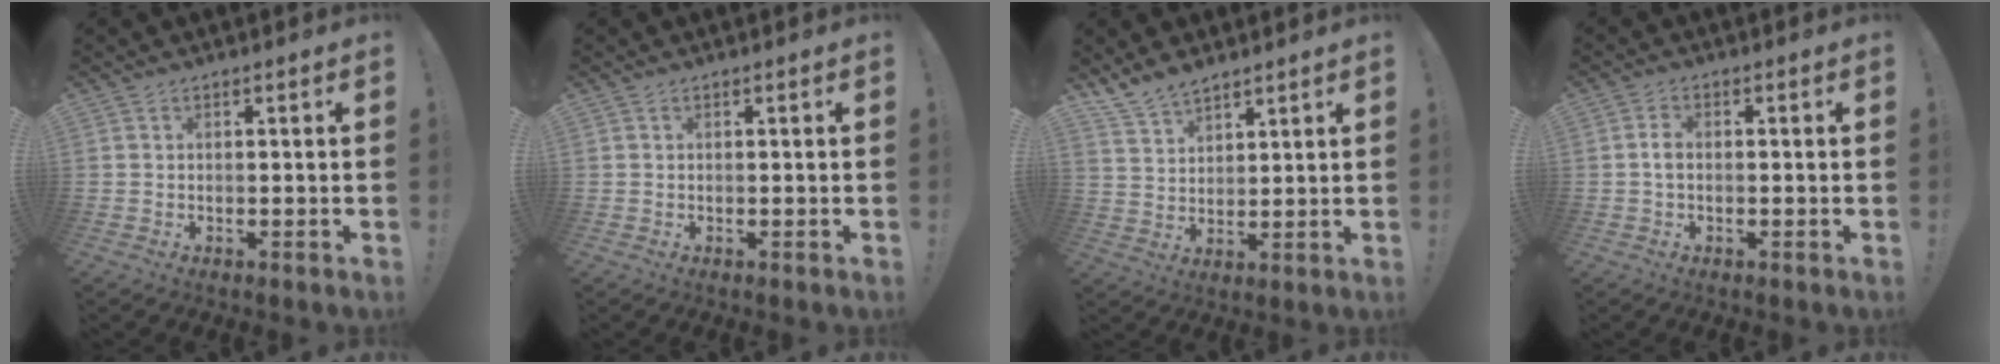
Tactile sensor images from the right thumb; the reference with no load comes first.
{"total": 0.0}
{"total": 7.5, "force": [6.5, 3.2, 2.1], "torque": [-0.048, -0.039, 0.126]}
{"total": 2.3, "force": [-0.5, 1.3, 1.8], "torque": [-0.033, 0.007, -0.009]}